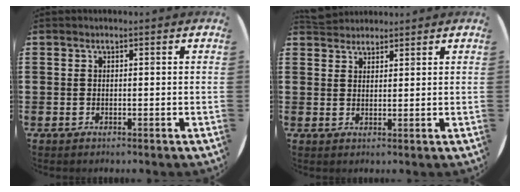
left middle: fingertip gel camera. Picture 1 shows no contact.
{"total": 2.5, "force": [2.4, 0.7, -0.1], "torque": [-0.003, 0.001, 0.048]}